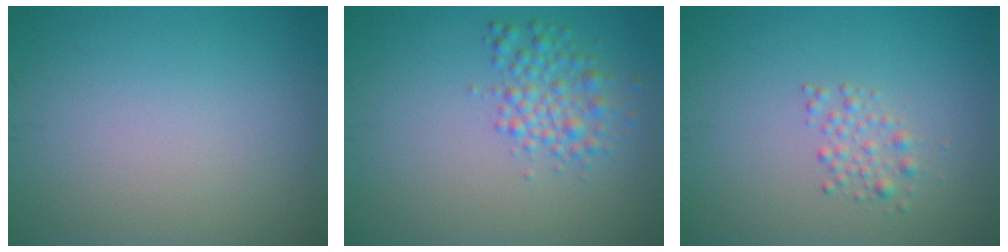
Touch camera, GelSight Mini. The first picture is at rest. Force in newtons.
{"total": 2.9, "press": 2.9, "slide": 0.0}
{"total": 1.5, "press": 1.5, "slide": 0.0}